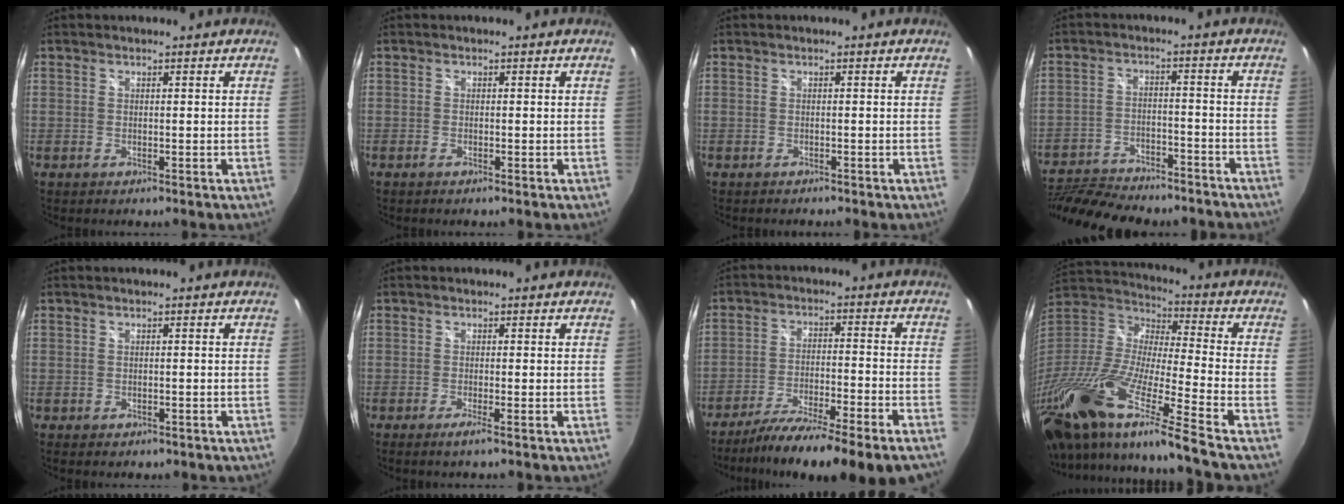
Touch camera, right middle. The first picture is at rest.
{"total": 0.6, "force": [-0.5, 0.0, 0.3], "torque": [-0.004, -0.002, -0.012]}
{"total": 1.1, "force": [-1.1, 0.2, 0.2], "torque": [-0.006, -0.005, -0.015]}
{"total": 20.5, "force": [-17.4, 6.0, 9.1], "torque": [-0.198, -0.024, -0.265]}
{"total": 2.0, "force": [-1.2, 1.2, 1.0], "torque": [-0.017, -0.007, -0.014]}
{"total": 1.9, "force": [-1.2, -0.6, 1.3], "torque": [-0.026, -0.005, -0.024]}
{"total": 17.8, "force": [-14.7, -0.7, 10.1], "torque": [-0.179, -0.045, -0.229]}
{"total": 30.2, "force": [-21.5, 1.5, 21.2], "torque": [-0.361, -0.078, -0.387]}